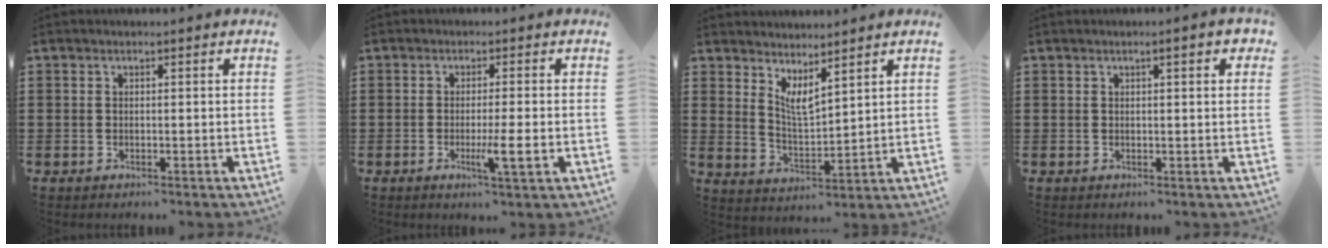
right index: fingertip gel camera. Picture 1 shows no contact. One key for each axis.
{"total": 4.0, "fx": -1.1, "fy": -0.1, "fz": 3.8, "tx": -0.071, "ty": -0.013, "tz": -0.022}
{"total": 4.0, "fx": 3.3, "fy": 0.6, "fz": 2.1, "tx": -0.050, "ty": -0.015, "tz": 0.060}
{"total": 2.1, "fx": 0.9, "fy": 0.3, "fz": 1.9, "tx": -0.030, "ty": 0.001, "tz": 0.011}